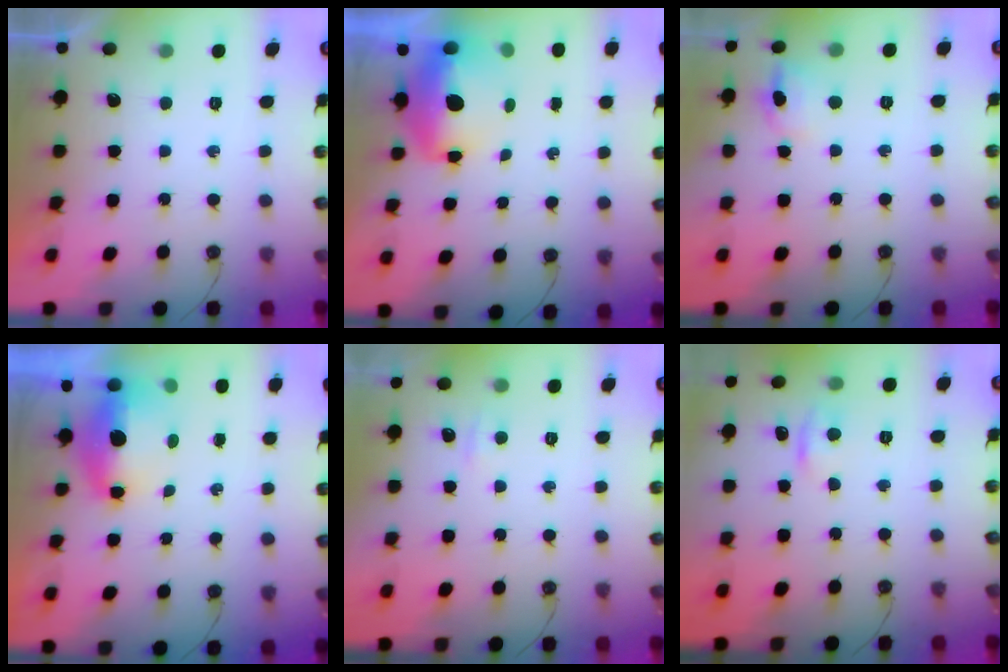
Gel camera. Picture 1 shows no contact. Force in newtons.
{"total": 8.9, "press": 8.9, "slide": 0.9}
{"total": 7.4, "press": 7.3, "slide": 1.3}
{"total": 6.1, "press": 6.0, "slide": 0.7}
{"total": 3.6, "press": 3.6, "slide": 0.5}
{"total": 5.1, "press": 5.0, "slide": 0.7}